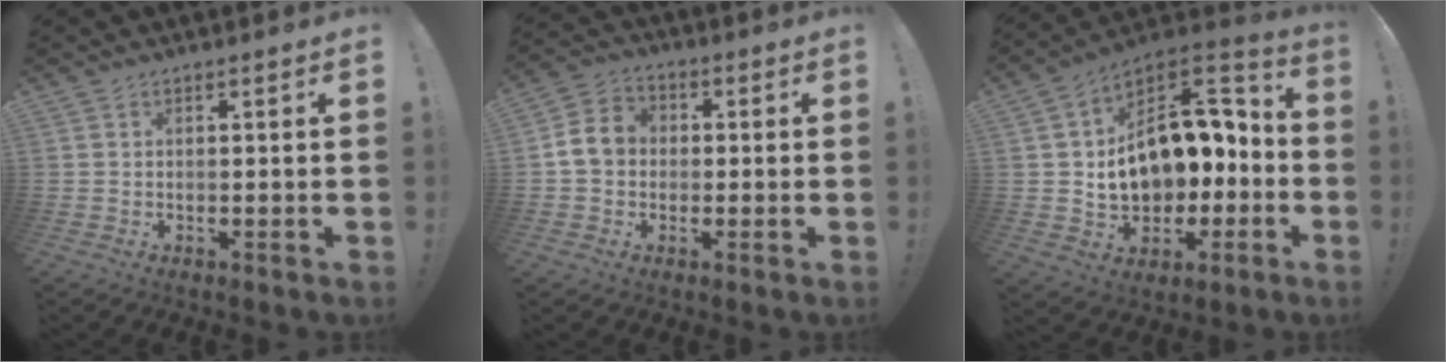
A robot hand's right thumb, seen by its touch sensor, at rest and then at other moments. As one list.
[{"total": 8.7, "force": [0.1, 7.5, 4.4], "torque": [-0.080, 0.023, 0.008]}, {"total": 18.7, "force": [1.8, 13.2, 13.2], "torque": [-0.173, -0.010, 0.054]}]